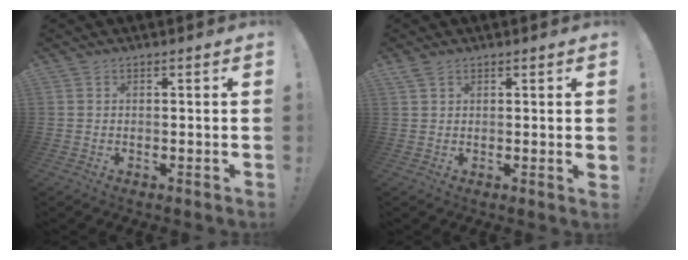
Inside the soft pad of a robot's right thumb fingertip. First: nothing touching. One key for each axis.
{"total": 2.2, "fx": 1.3, "fy": 0.6, "fz": 1.7, "tx": -0.027, "ty": -0.002, "tz": 0.023}